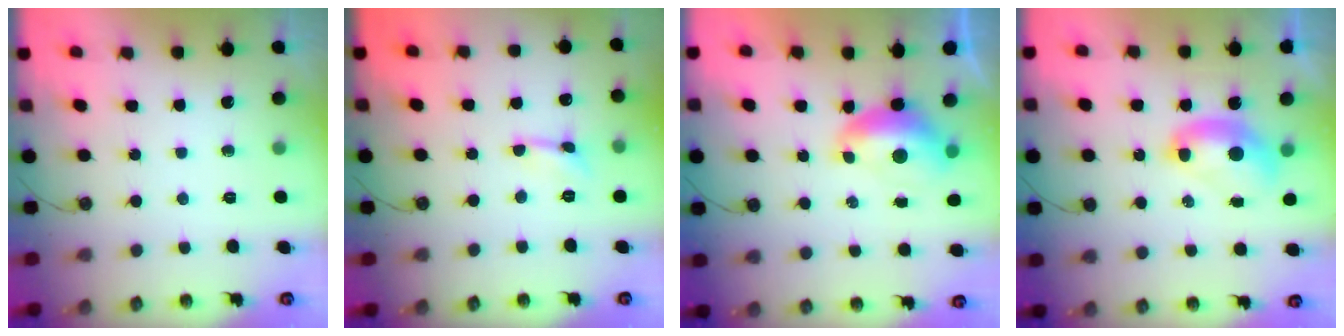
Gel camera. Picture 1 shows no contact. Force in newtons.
{"total": 1.7, "press": 1.7, "slide": 0.5}
{"total": 1.8, "press": 1.7, "slide": 0.6}
{"total": 2.7, "press": 2.7, "slide": 0.1}